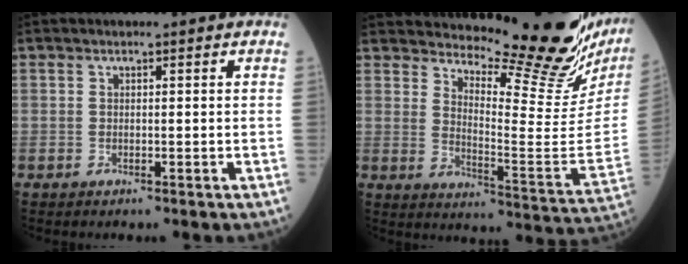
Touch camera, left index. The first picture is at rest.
{"total": 23.3, "force": [20.2, 2.8, 11.2], "torque": [-0.162, -0.104, 0.258]}